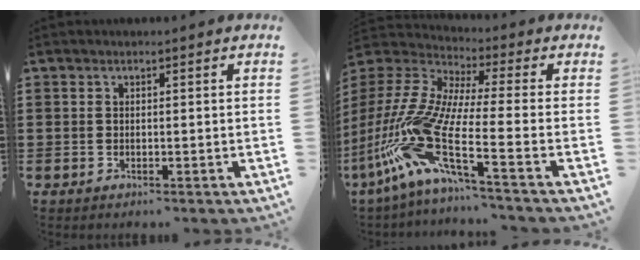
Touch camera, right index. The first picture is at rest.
{"total": 14.2, "force": [-6.5, 3.6, 12.1], "torque": [-0.302, -0.025, -0.135]}